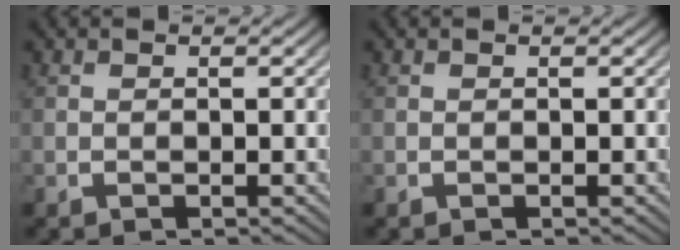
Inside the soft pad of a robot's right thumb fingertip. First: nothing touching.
{"total": 0.0}